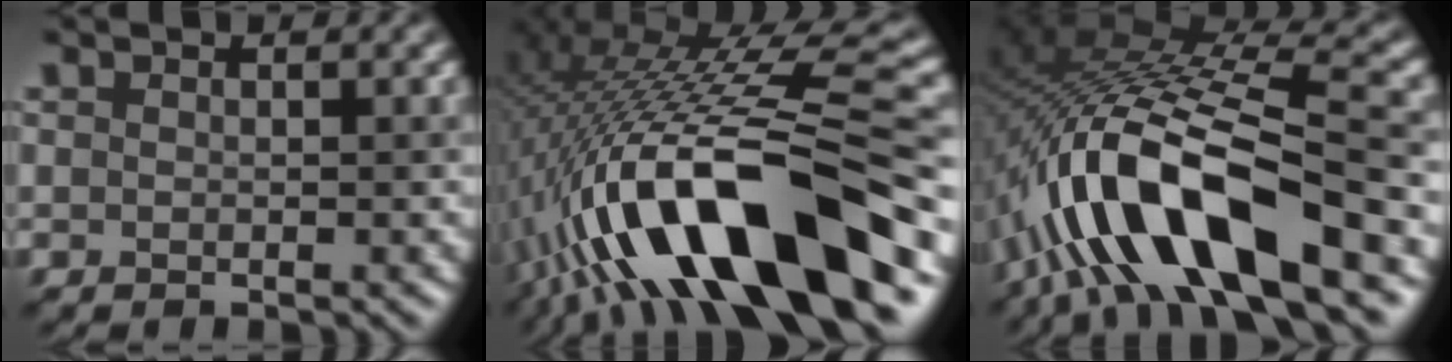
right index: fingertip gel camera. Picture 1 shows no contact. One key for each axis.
{"total": 16.2, "fx": -4.3, "fy": 4.5, "fz": 15.0, "tx": -0.256, "ty": 0.026, "tz": -0.067}
{"total": 13.7, "fx": -5.2, "fy": 4.7, "fz": 11.7, "tx": -0.223, "ty": 0.011, "tz": -0.089}